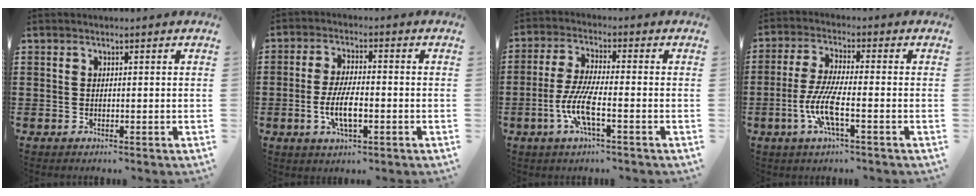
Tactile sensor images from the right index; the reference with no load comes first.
{"total": 6.4, "force": [-1.8, 2.2, 5.7], "torque": [-0.123, -0.006, -0.037]}
{"total": 7.4, "force": [-2.9, 1.5, 6.7], "torque": [-0.152, -0.014, -0.060]}
{"total": 7.7, "force": [-2.7, 1.5, 7.0], "torque": [-0.158, -0.014, -0.058]}